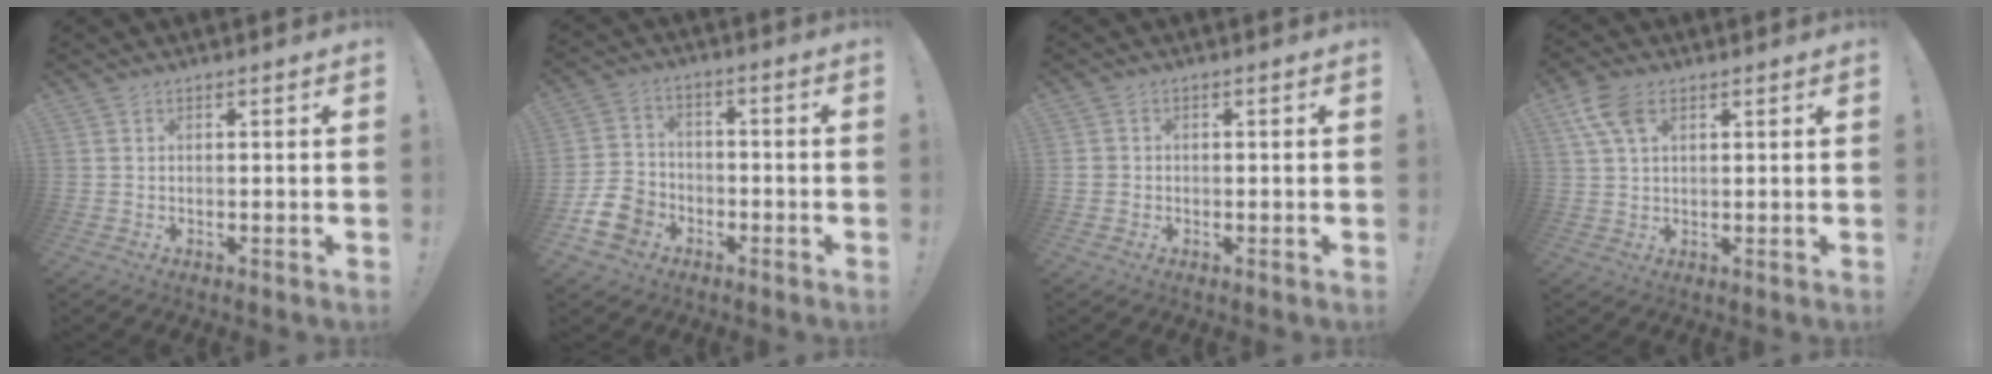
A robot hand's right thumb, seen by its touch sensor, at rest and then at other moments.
{"total": 11.4, "force": [-5.7, 8.7, 4.6], "torque": [-0.086, 0.041, -0.105]}
{"total": 1.9, "force": [-0.5, 1.8, 0.6], "torque": [-0.009, 0.007, -0.009]}
{"total": 7.9, "force": [3.7, 4.4, 5.4], "torque": [-0.104, -0.001, 0.072]}